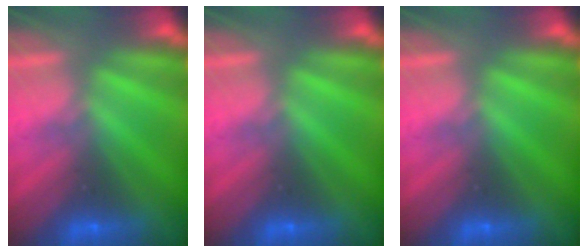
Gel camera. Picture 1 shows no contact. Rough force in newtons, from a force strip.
{"total": 0.0}
{"total": 0.0}